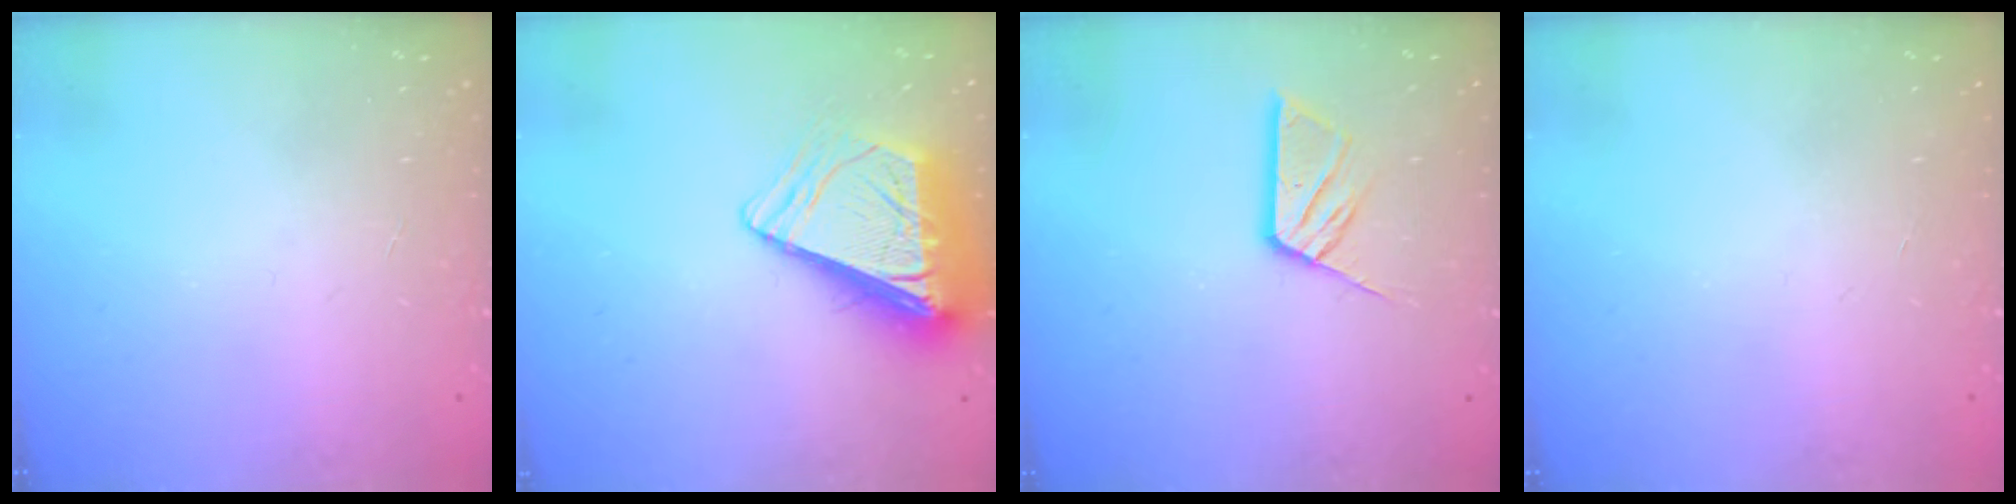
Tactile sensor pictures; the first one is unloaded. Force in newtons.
{"total": 10.4, "press": 10.3, "slide": 1.4}
{"total": 9.5, "press": 9.5, "slide": 0.5}
{"total": 0.0}